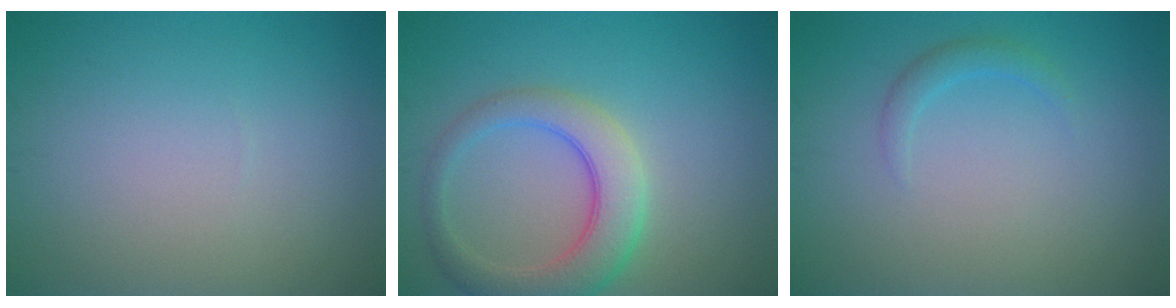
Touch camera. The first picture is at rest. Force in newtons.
{"total": 5.4, "press": 5.4, "slide": 0.4}
{"total": 1.3, "press": 1.3, "slide": 0.2}